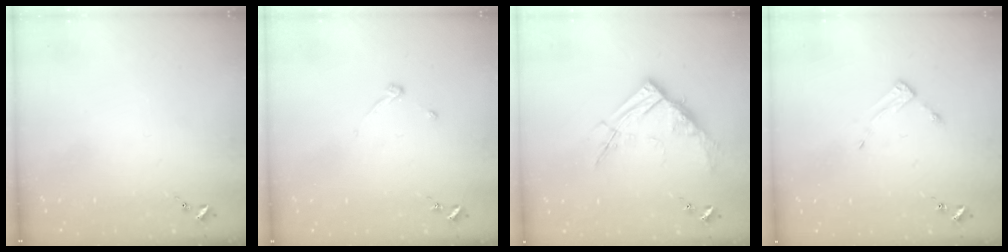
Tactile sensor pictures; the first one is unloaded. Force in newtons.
{"total": 3.3, "press": 3.3, "slide": 0.4}
{"total": 14.1, "press": 14.0, "slide": 1.5}
{"total": 3.3, "press": 3.2, "slide": 0.3}